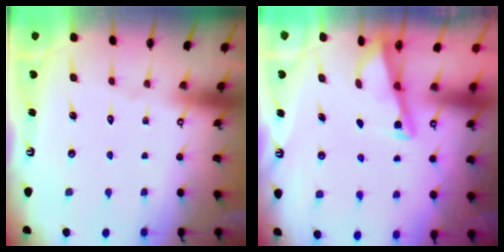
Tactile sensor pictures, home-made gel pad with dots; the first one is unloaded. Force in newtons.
{"total": 3.0, "press": 3.0, "slide": 0.3}